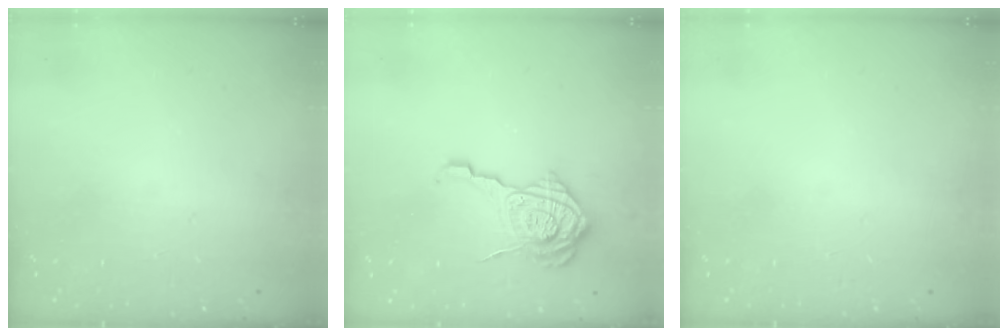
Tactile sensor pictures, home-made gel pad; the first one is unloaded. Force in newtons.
{"total": 14.0, "press": 14.0, "slide": 1.0}
{"total": 0.0}